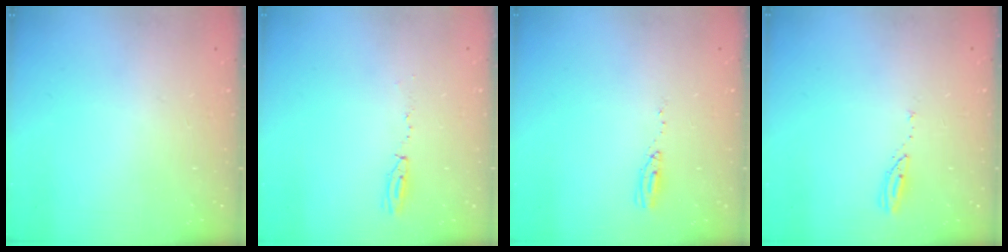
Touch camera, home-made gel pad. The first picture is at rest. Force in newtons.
{"total": 3.9, "press": 3.8, "slide": 0.9}
{"total": 3.9, "press": 3.7, "slide": 1.2}
{"total": 3.0, "press": 2.9, "slide": 0.3}